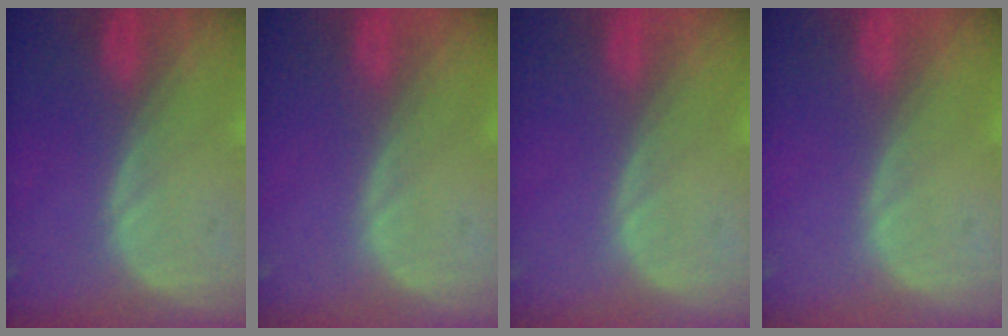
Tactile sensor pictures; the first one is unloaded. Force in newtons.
{"total": 0.0}
{"total": 0.0}
{"total": 0.0}